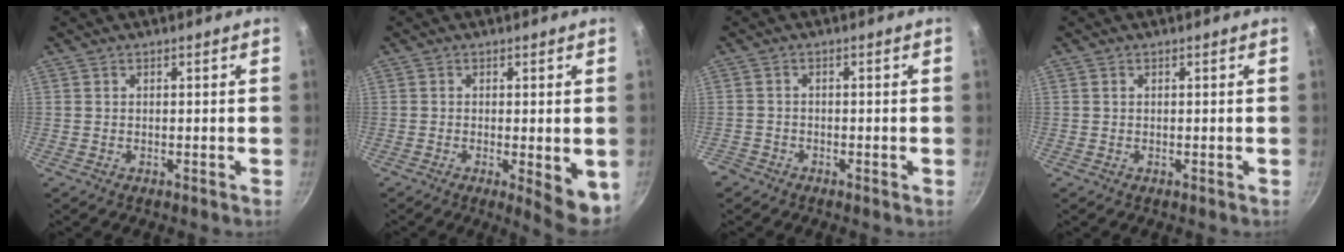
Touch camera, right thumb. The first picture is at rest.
{"total": 7.1, "force": [-1.5, 2.0, 6.6], "torque": [-0.074, -0.008, -0.014]}
{"total": 2.2, "force": [-1.8, 1.2, 0.4], "torque": [-0.018, 0.011, -0.037]}
{"total": 0.0}